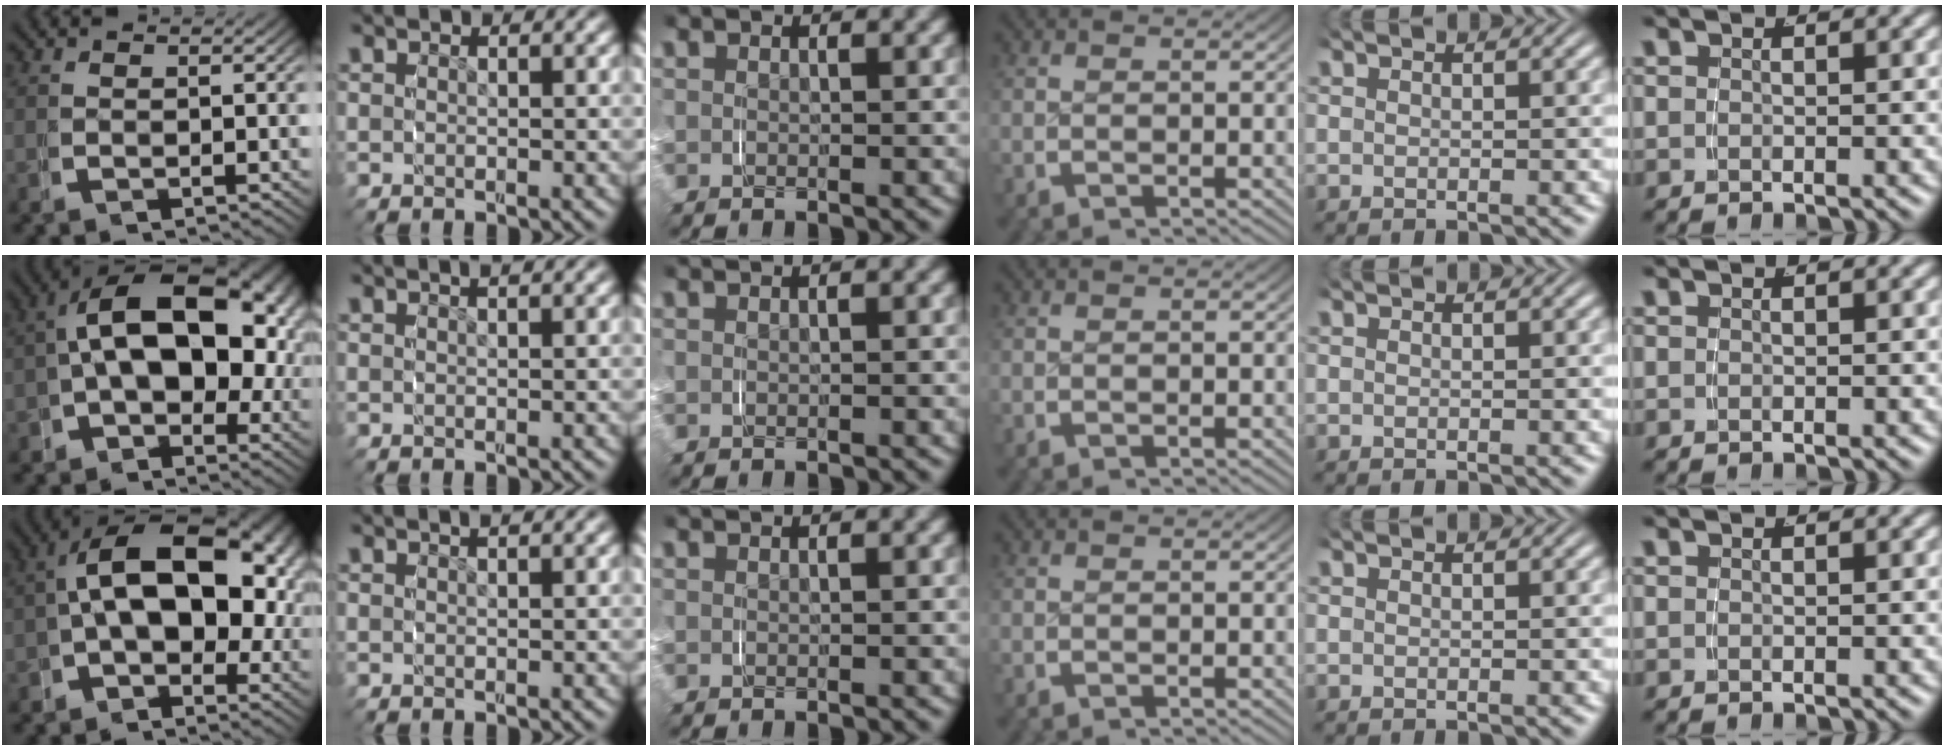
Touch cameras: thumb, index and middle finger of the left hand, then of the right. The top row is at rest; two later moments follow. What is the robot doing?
{"motion": "grasp_and_lifting", "object": "paper plate"}